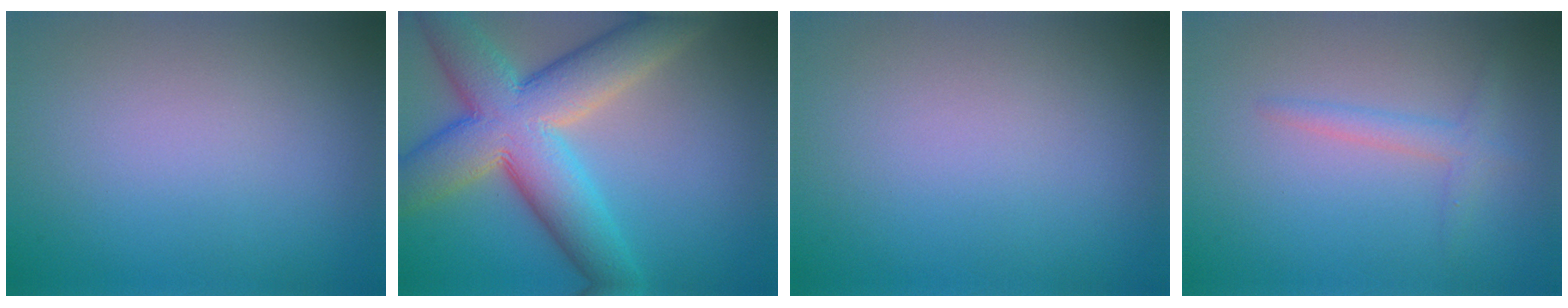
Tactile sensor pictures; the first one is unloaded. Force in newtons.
{"total": 11.4, "press": 11.3, "slide": 0.4}
{"total": 0.0}
{"total": 1.8, "press": 1.8, "slide": 0.1}